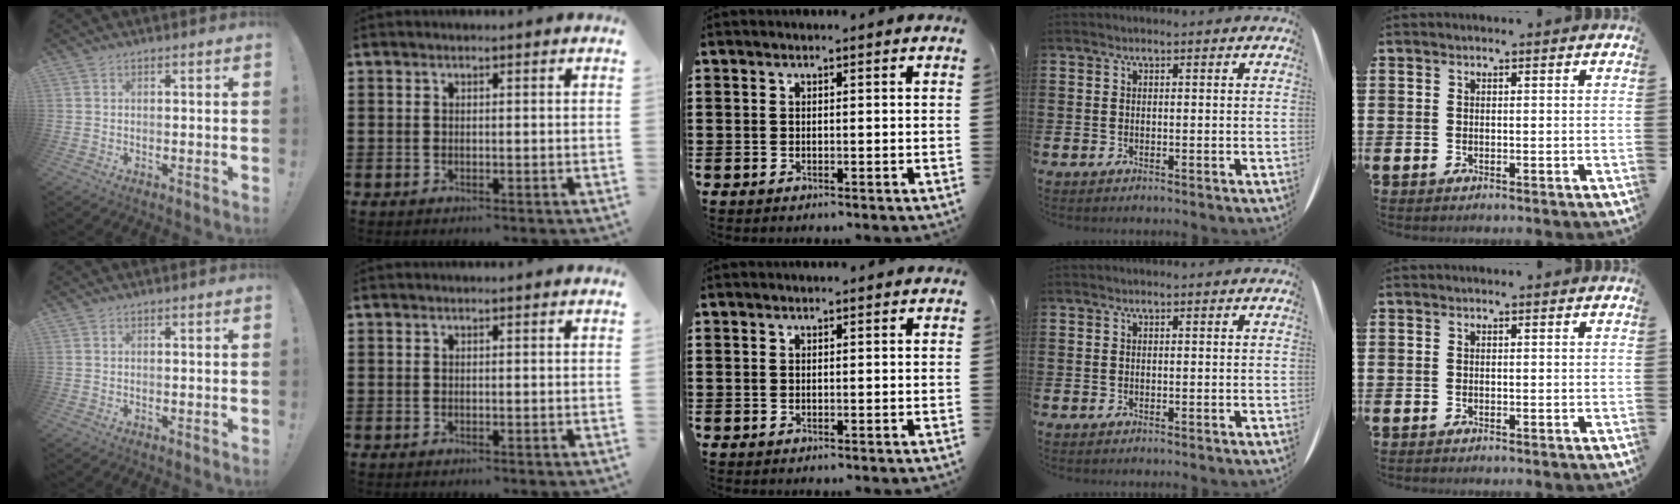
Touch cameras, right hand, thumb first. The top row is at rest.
{}